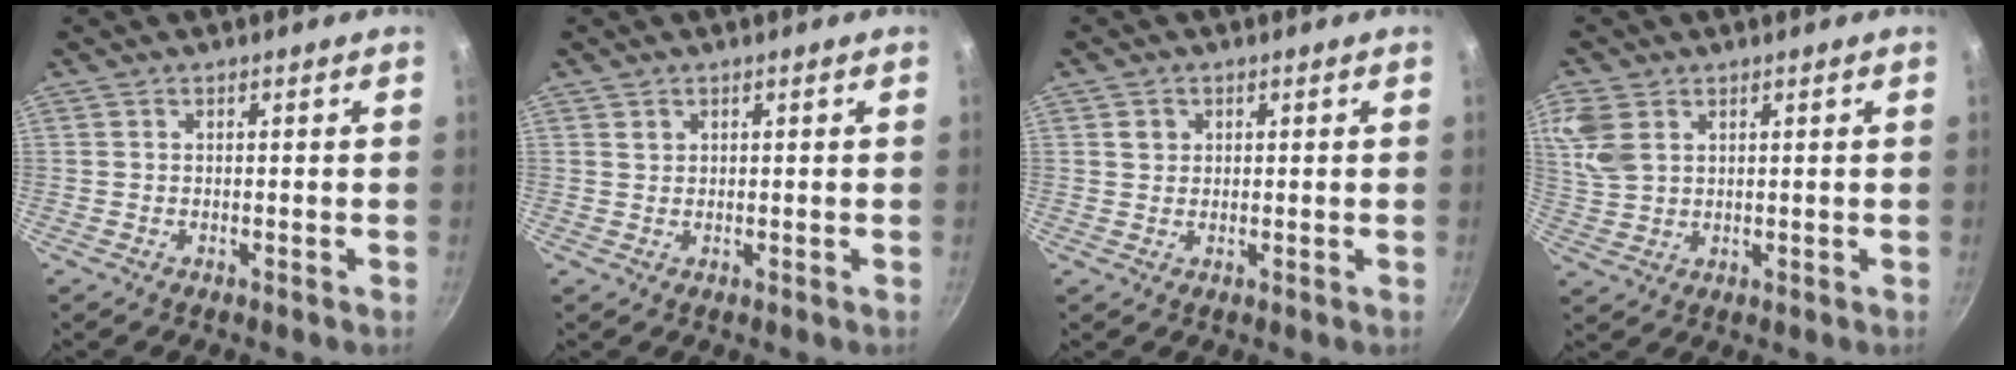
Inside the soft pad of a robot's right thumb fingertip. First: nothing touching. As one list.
[{"total": 1.0, "force": [0.6, 0.8, 0.3], "torque": [-0.002, 0.004, 0.011]}, {"total": 2.1, "force": [0.7, 1.9, 0.7], "torque": [-0.005, 0.005, 0.011]}, {"total": 7.6, "force": [3.2, 5.1, 4.7], "torque": [-0.095, -0.004, 0.067]}]